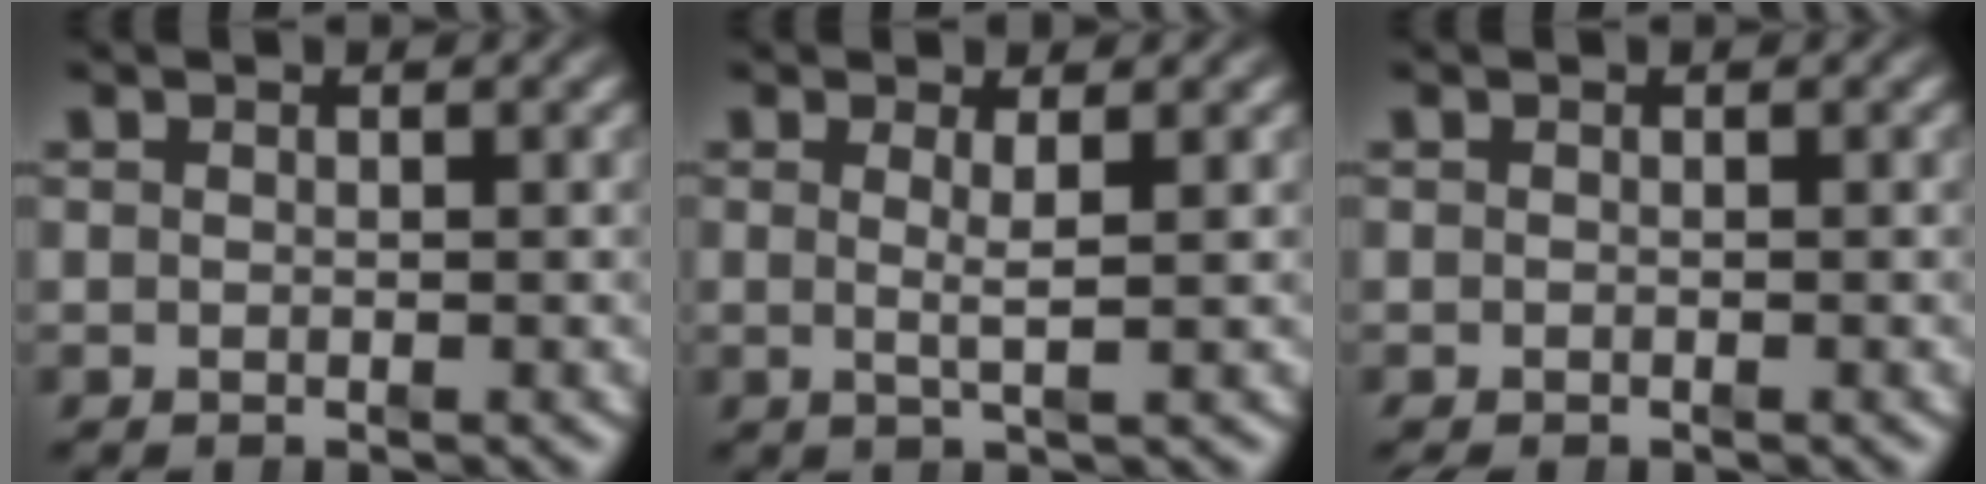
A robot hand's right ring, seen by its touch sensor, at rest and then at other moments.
{"total": 1.8, "force": [0.4, -0.5, 1.7], "torque": [-0.033, -0.014, 0.012]}
{"total": 0.6, "force": [-0.6, 0.1, 0.1], "torque": [-0.008, -0.010, -0.005]}